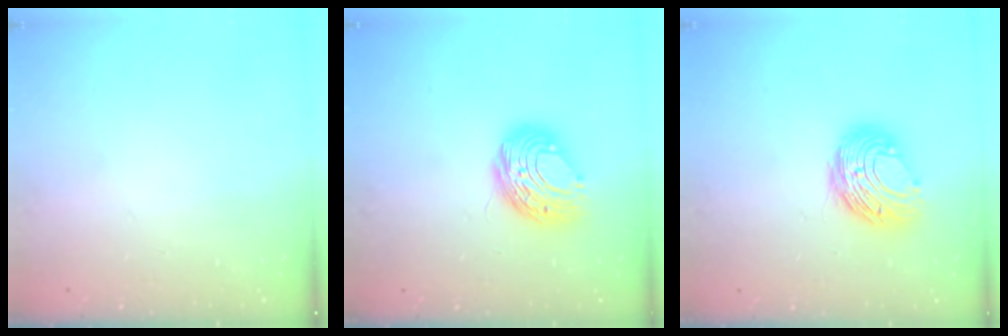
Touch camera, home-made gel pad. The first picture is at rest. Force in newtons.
{"total": 10.1, "press": 10.1, "slide": 0.8}
{"total": 10.9, "press": 10.9, "slide": 0.6}